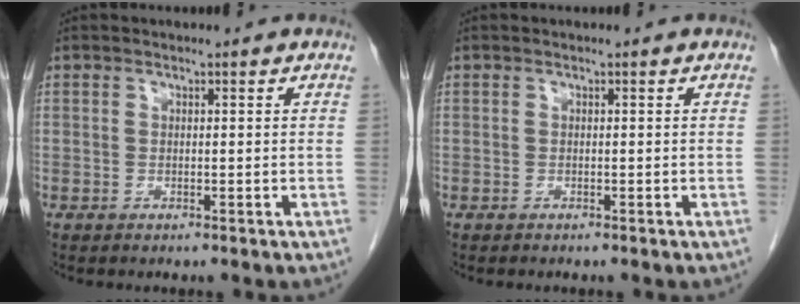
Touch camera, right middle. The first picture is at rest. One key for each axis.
{"total": 0.0}